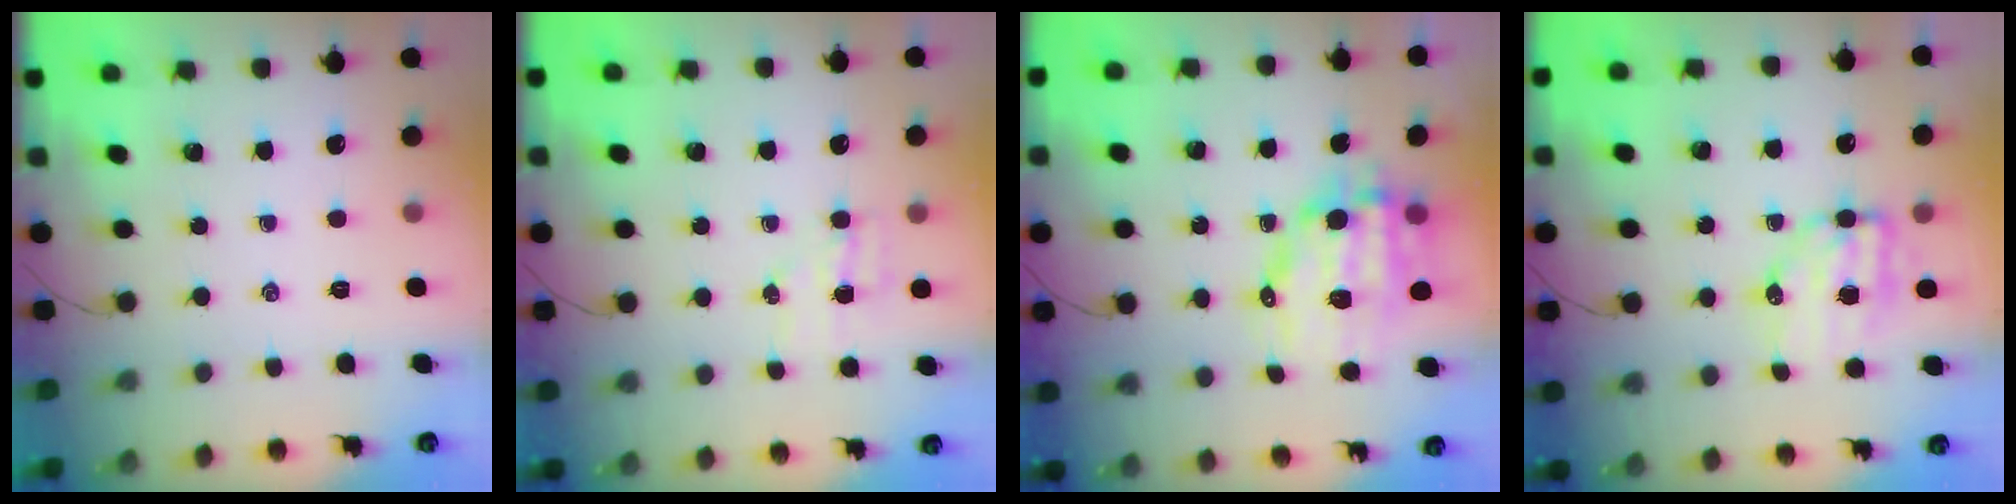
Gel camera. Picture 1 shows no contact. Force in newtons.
{"total": 5.6, "press": 5.5, "slide": 1.2}
{"total": 12.2, "press": 11.9, "slide": 2.5}
{"total": 7.9, "press": 7.8, "slide": 1.3}